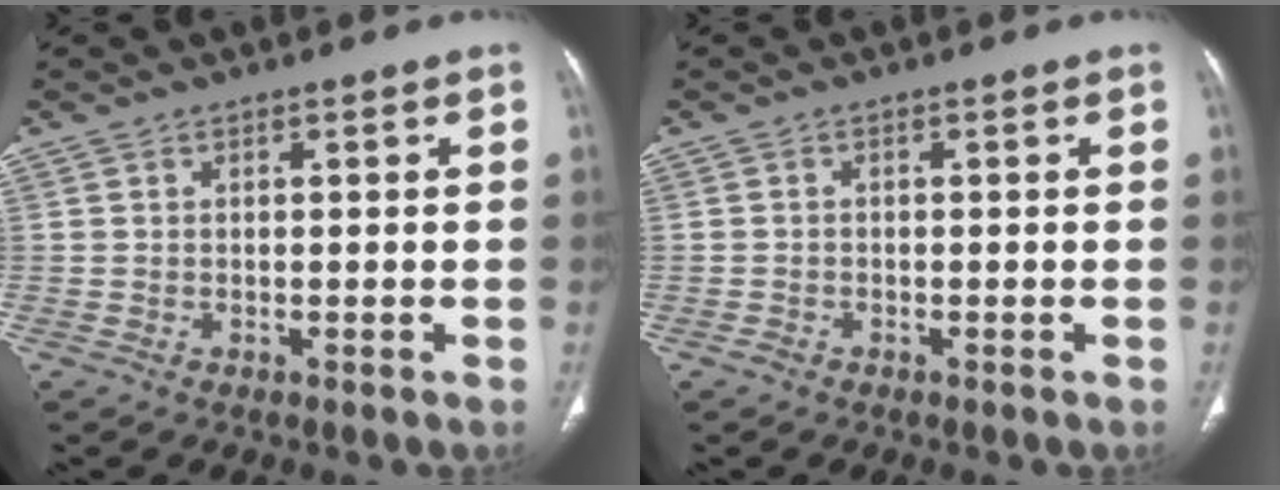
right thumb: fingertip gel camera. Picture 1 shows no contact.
{"total": 1.0, "force": [-0.7, 0.6, 0.2], "torque": [-0.005, 0.002, -0.017]}